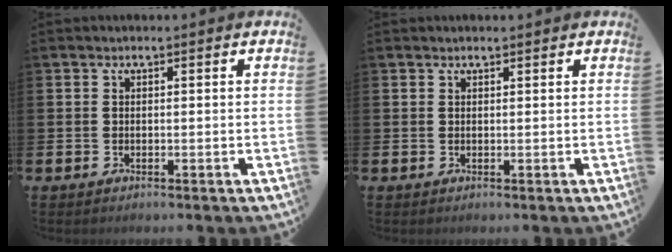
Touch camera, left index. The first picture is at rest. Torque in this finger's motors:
{"motor_torque": [0.28, -1.51, 0.03, 0.10]}